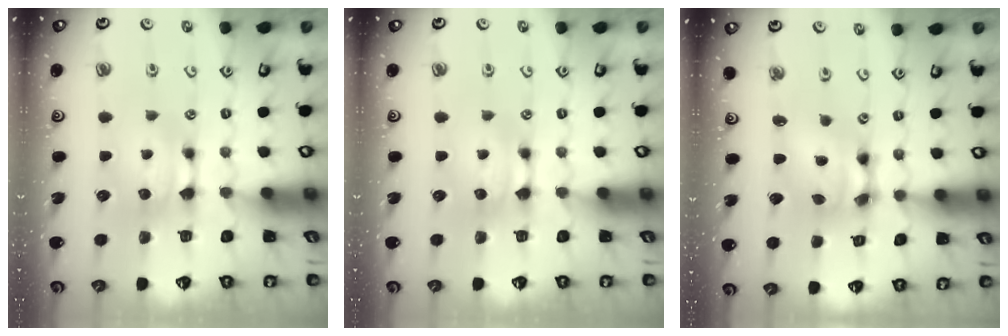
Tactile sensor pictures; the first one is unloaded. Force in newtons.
{"total": 0.0}
{"total": 7.8, "press": 7.1, "slide": 3.2}